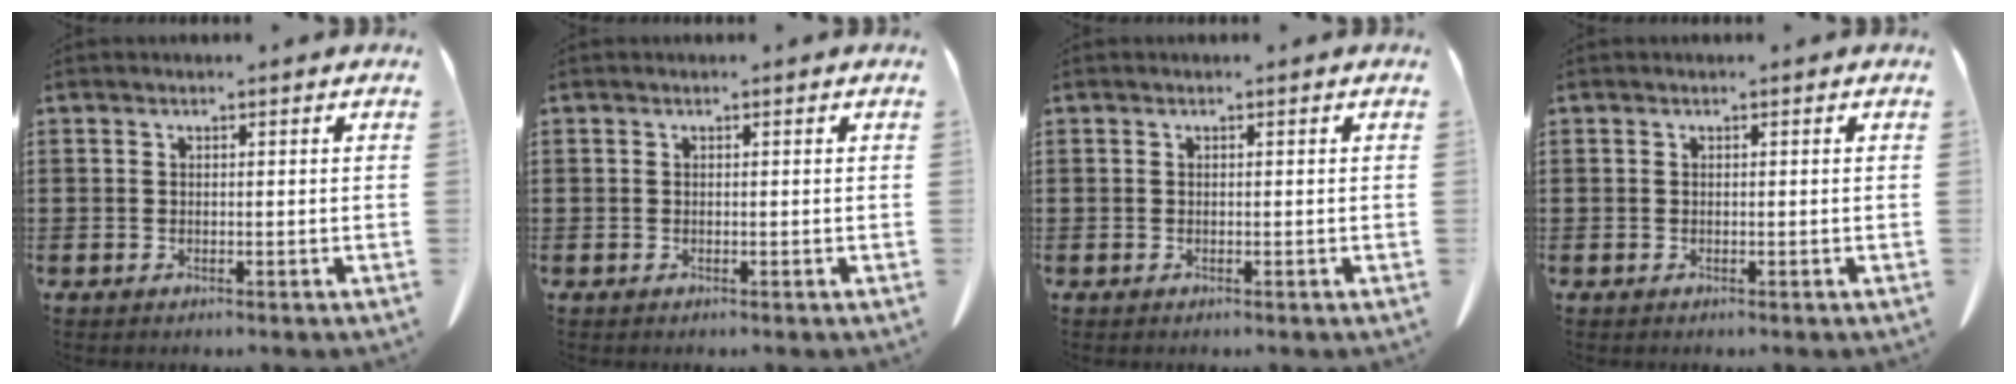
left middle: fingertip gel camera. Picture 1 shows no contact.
{"total": 0.0}
{"total": 0.0}
{"total": 0.0}